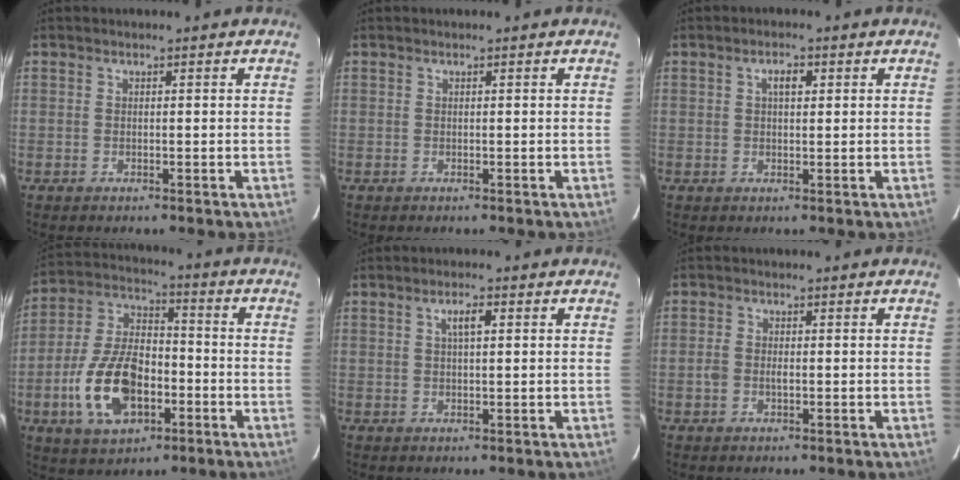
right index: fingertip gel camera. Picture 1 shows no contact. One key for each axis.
{"total": 0.0}
{"total": 2.5, "fx": 0.8, "fy": 1.2, "fz": 2.0, "tx": -0.034, "ty": 0.010, "tz": 0.013}
{"total": 16.1, "fx": -5.4, "fy": 9.0, "fz": 12.1, "tx": -0.255, "ty": 0.010, "tz": -0.089}
{"total": 2.5, "fx": 0.8, "fy": 0.8, "fz": 2.3, "tx": -0.043, "ty": 0.007, "tz": 0.015}
{"total": 2.2, "fx": -0.6, "fy": 1.3, "fz": 1.7, "tx": -0.037, "ty": 0.001, "tz": -0.012}